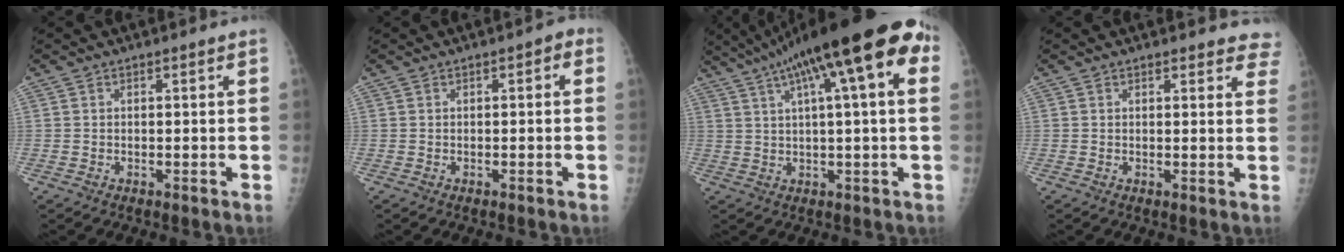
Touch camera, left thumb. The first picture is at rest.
{"total": 1.6, "force": [0.1, 0.8, 1.4], "torque": [-0.010, 0.008, -0.007]}
{"total": 20.7, "force": [8.6, 4.5, 18.3], "torque": [-0.294, 0.035, 0.126]}
{"total": 5.9, "force": [5.2, 2.1, 1.9], "torque": [0.017, -0.017, 0.043]}